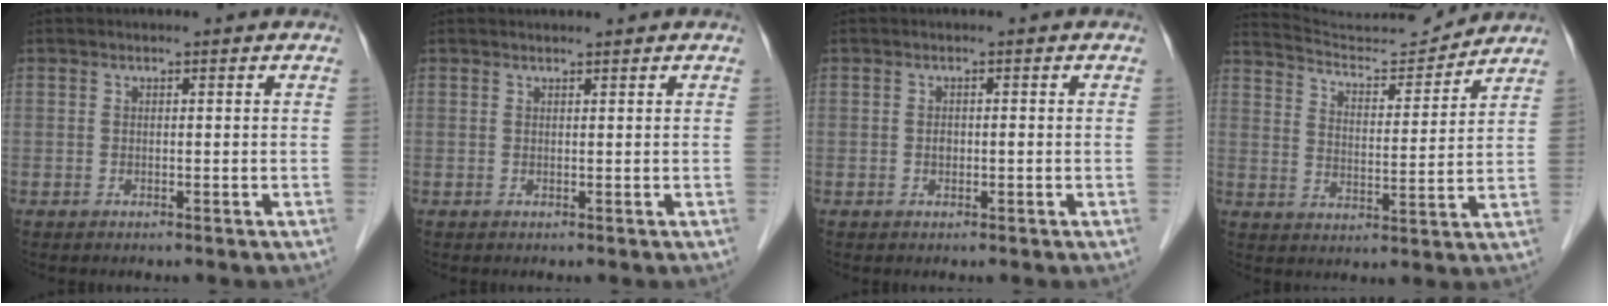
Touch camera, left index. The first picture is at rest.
{"total": 1.2, "force": [1.1, 0.0, 0.3], "torque": [-0.005, 0.010, 0.022]}
{"total": 0.8, "force": [-0.1, 0.5, 0.6], "torque": [-0.013, 0.001, -0.002]}
{"total": 11.4, "force": [11.4, -0.5, 0.9], "torque": [-0.027, 0.000, 0.186]}